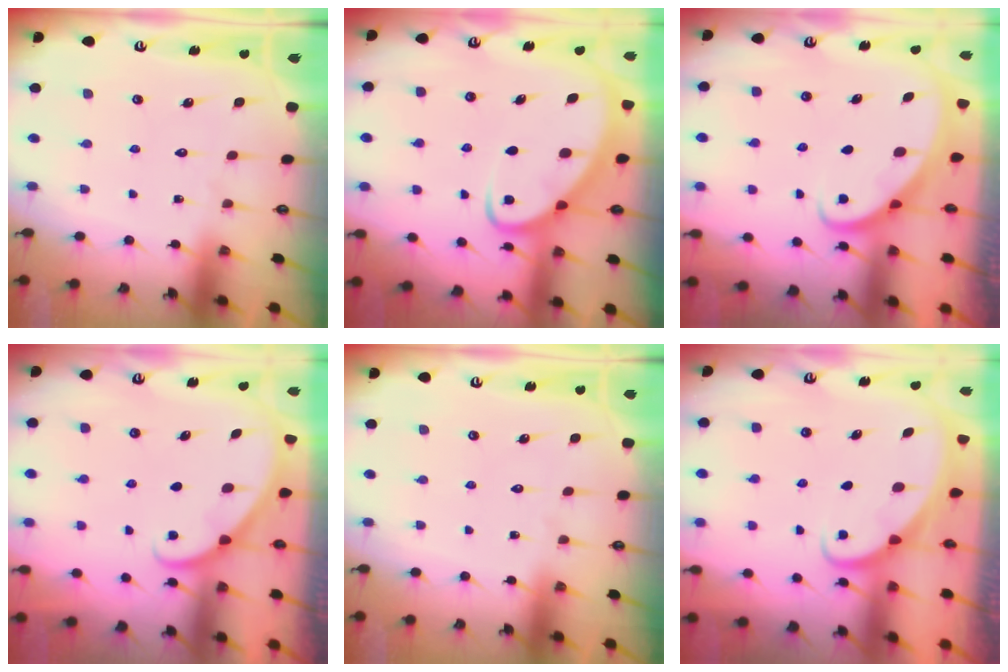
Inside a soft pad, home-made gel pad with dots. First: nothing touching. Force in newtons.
{"total": 3.2, "press": 3.2, "slide": 0.4}
{"total": 2.7, "press": 2.7, "slide": 0.3}
{"total": 2.8, "press": 2.8, "slide": 0.2}
{"total": 0.0}
{"total": 1.8, "press": 1.8, "slide": 0.1}